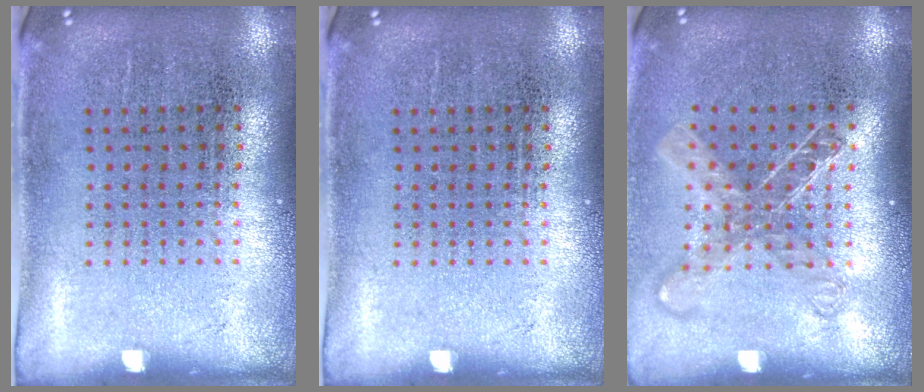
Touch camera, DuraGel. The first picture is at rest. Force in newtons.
{"total": 0.0}
{"total": 1.5, "press": 1.2, "slide": 0.8}